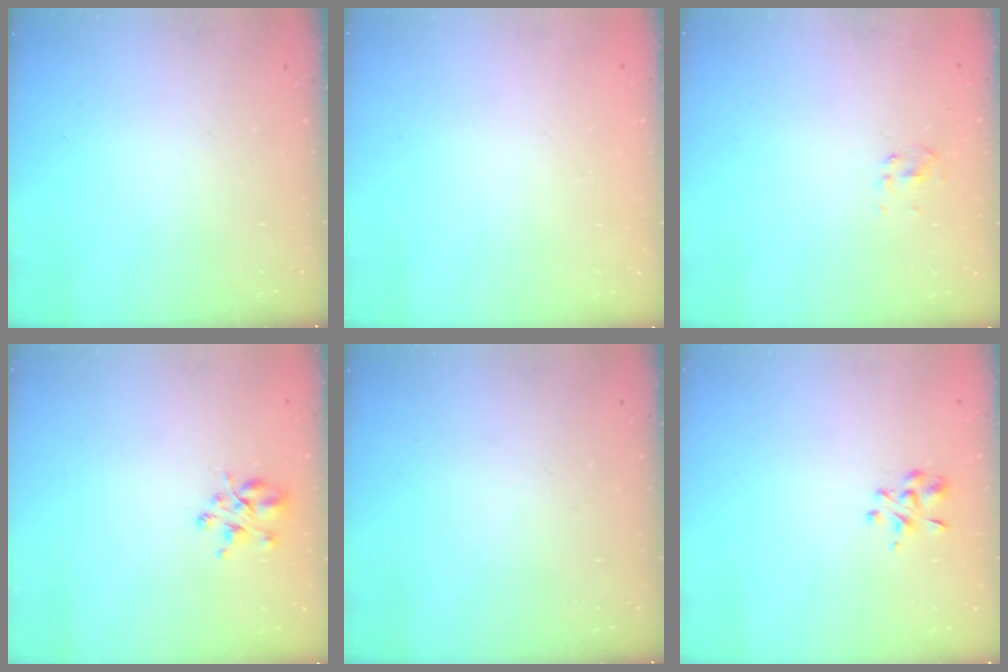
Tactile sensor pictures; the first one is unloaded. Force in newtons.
{"total": 1.7, "press": 1.7, "slide": 0.2}
{"total": 2.6, "press": 2.4, "slide": 0.8}
{"total": 3.9, "press": 3.8, "slide": 0.7}
{"total": 0.0}
{"total": 2.9, "press": 2.7, "slide": 1.0}